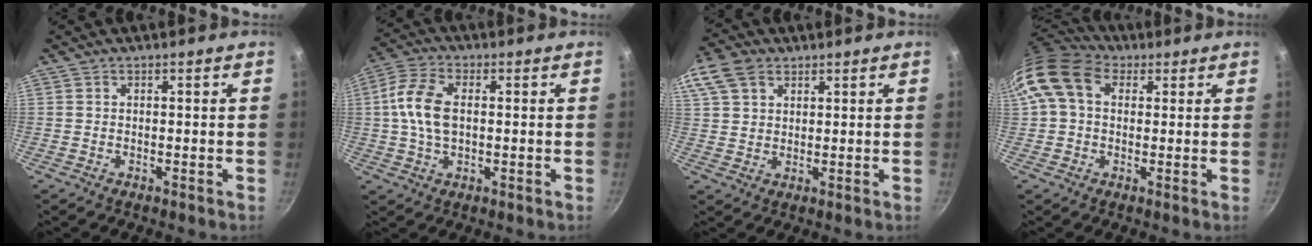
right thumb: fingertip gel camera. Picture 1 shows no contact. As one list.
[{"total": 9.4, "force": [0.7, 5.6, 7.6], "torque": [-0.149, 0.017, 0.007]}, {"total": 9.9, "force": [5.1, 6.6, 5.2], "torque": [-0.102, 0.010, 0.094]}, {"total": 14.0, "force": [3.8, 10.1, 8.9], "torque": [-0.171, 0.026, 0.053]}]